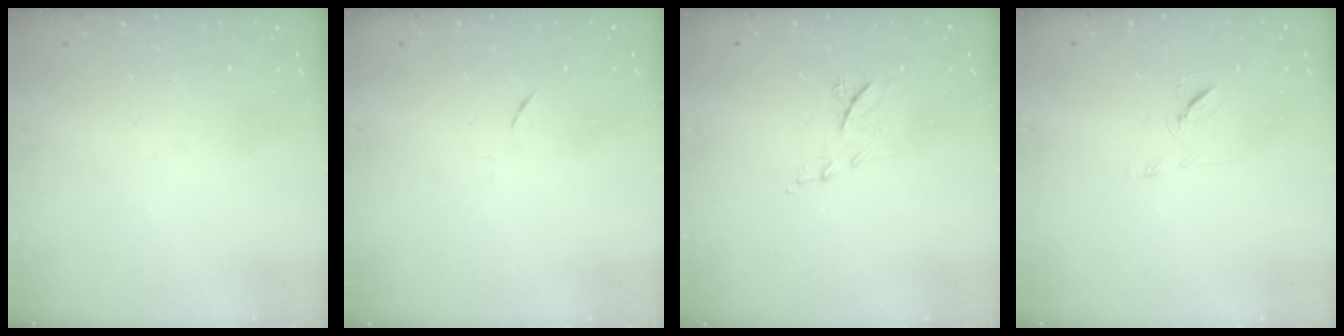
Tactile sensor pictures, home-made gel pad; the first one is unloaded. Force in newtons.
{"total": 3.8, "press": 3.7, "slide": 0.7}
{"total": 6.9, "press": 6.9, "slide": 0.5}
{"total": 7.2, "press": 7.2, "slide": 0.8}